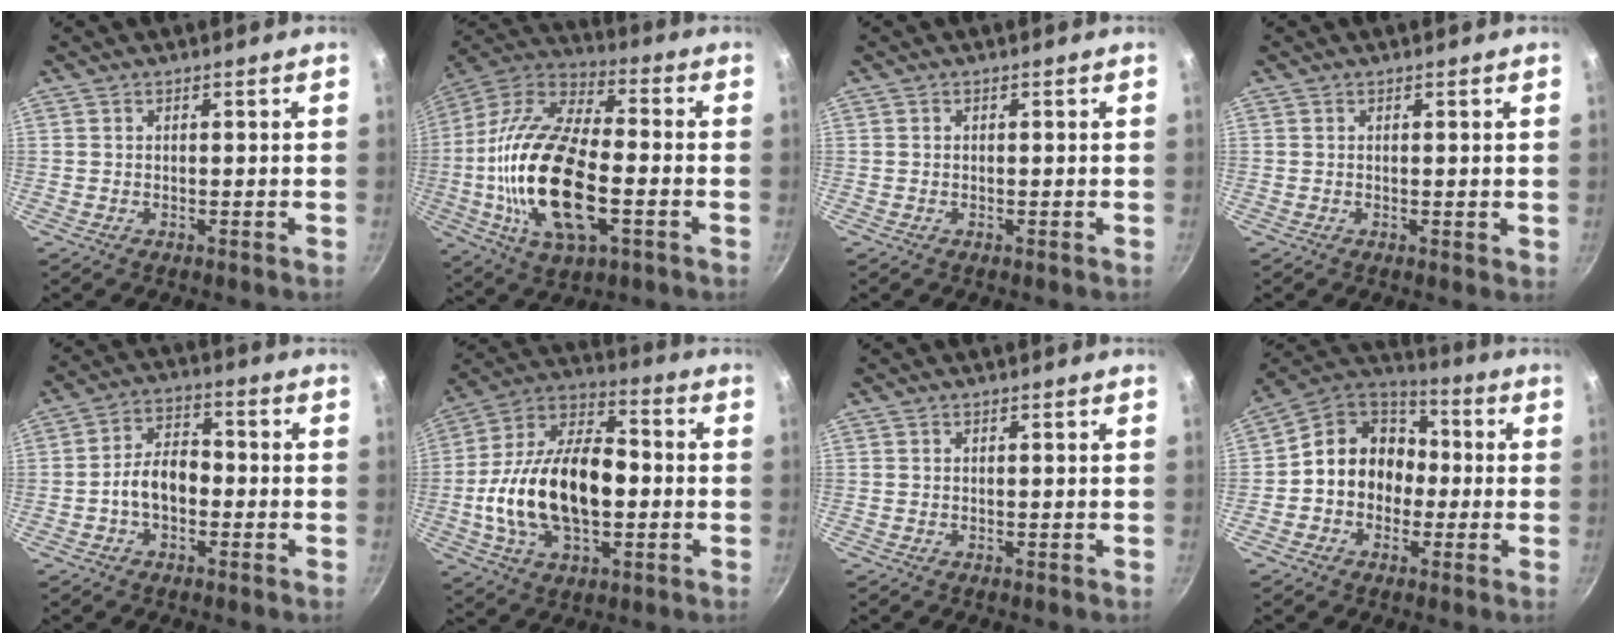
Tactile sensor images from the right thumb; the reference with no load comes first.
{"total": 24.8, "force": [-4.2, 11.9, 21.4], "torque": [-0.418, 0.025, -0.086]}
{"total": 0.0}
{"total": 0.7, "force": [0.1, 0.2, 0.7], "torque": [-0.007, -0.002, 0.000]}
{"total": 7.7, "force": [-1.8, 4.9, 5.6], "torque": [-0.072, 0.034, -0.040]}
{"total": 22.2, "force": [-2.3, 12.9, 18.0], "torque": [-0.306, 0.040, -0.047]}
{"total": 0.0}
{"total": 13.1, "force": [-1.0, 11.3, 6.7], "torque": [-0.060, 0.043, -0.039]}